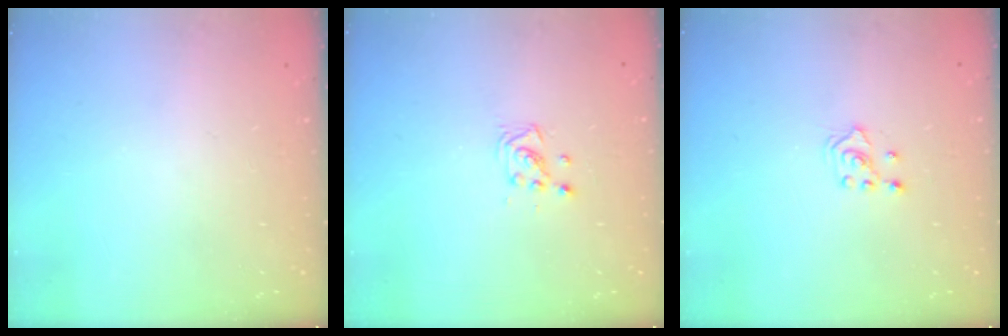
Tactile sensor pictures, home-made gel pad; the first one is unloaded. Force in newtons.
{"total": 3.6, "press": 3.6, "slide": 0.3}
{"total": 3.2, "press": 3.1, "slide": 1.0}